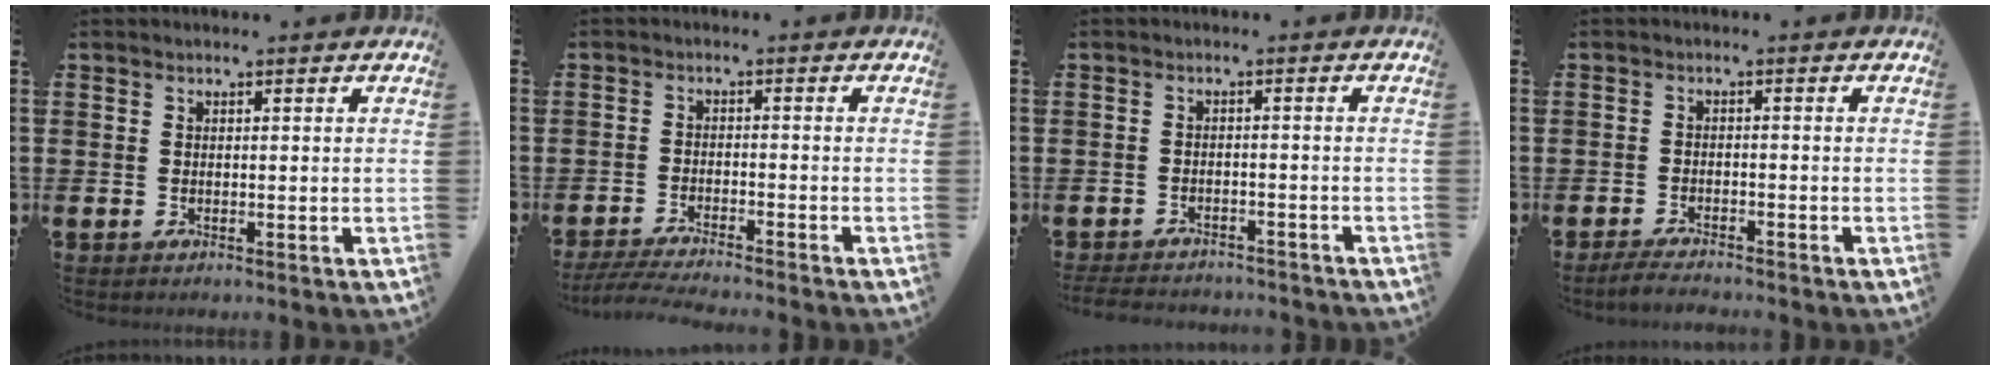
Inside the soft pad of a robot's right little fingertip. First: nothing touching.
{"total": 3.3, "force": [-3.1, -0.2, 1.3], "torque": [-0.024, -0.008, -0.060]}
{"total": 2.3, "force": [-2.3, 0.1, 0.1], "torque": [-0.005, 0.001, -0.050]}
{"total": 2.0, "force": [-1.9, 0.1, 0.5], "torque": [-0.010, 0.005, -0.038]}